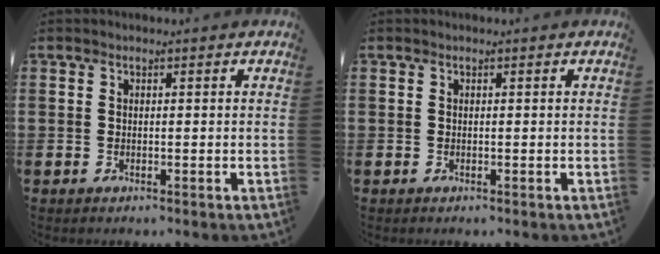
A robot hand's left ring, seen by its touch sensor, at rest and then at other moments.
{"total": 0.0}